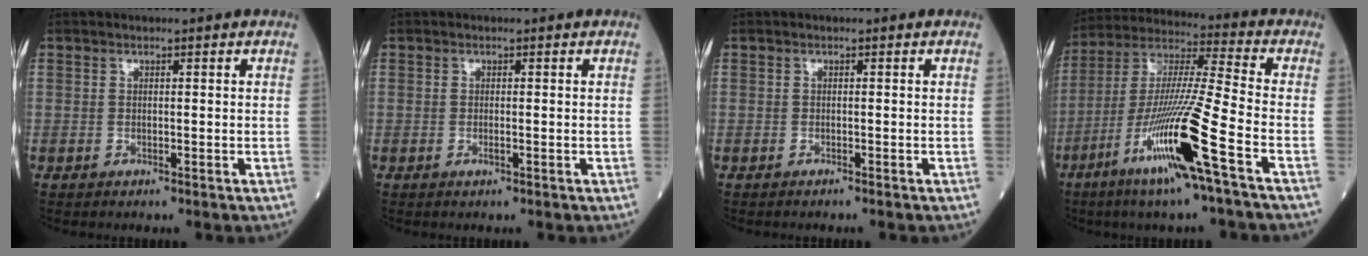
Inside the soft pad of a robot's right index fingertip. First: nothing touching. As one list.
[{"total": 0.5, "force": [-0.3, 0.1, 0.5], "torque": [-0.011, -0.001, -0.005]}, {"total": 0.9, "force": [-0.8, -0.1, 0.4], "torque": [-0.002, 0.001, -0.011]}, {"total": 16.7, "force": [-7.5, -1.1, 14.8], "torque": [-0.302, -0.024, -0.145]}]